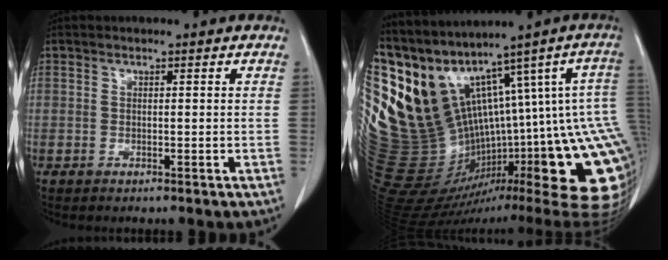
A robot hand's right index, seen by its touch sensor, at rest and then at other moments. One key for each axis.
{"total": 25.1, "fx": 7.2, "fy": 10.2, "fz": 21.8, "tx": -0.303, "ty": -0.002, "tz": 0.161}